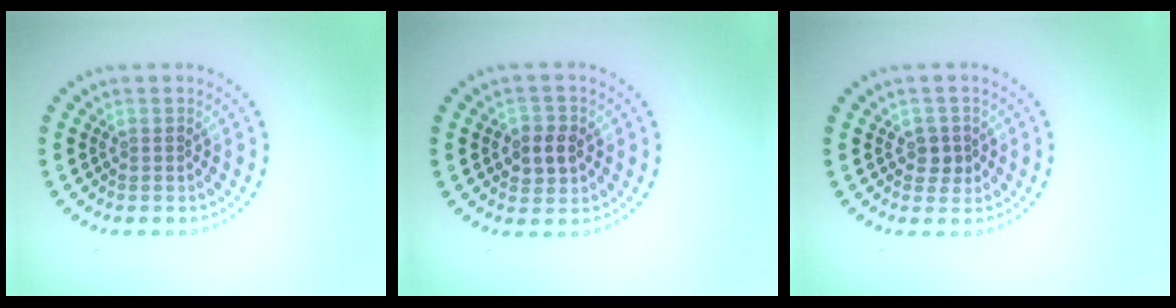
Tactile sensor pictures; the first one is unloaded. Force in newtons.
{"total": 2.7, "press": 2.6, "slide": 0.5}
{"total": 1.4, "press": 1.4, "slide": 0.4}